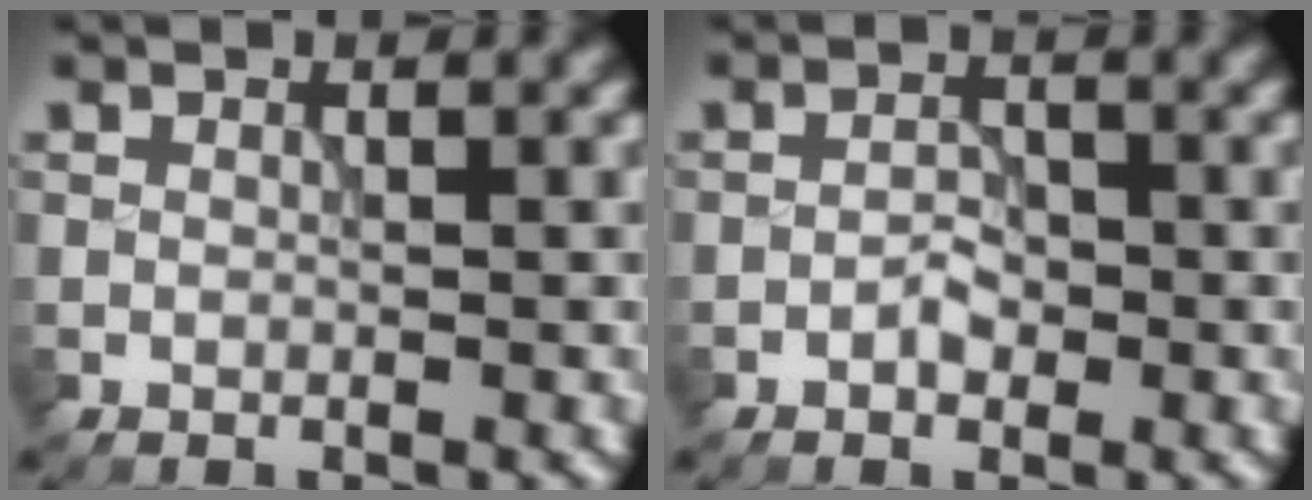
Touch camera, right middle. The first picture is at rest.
{"total": 1.6, "force": [-0.8, 0.9, 1.0], "torque": [-0.015, 0.005, -0.015]}